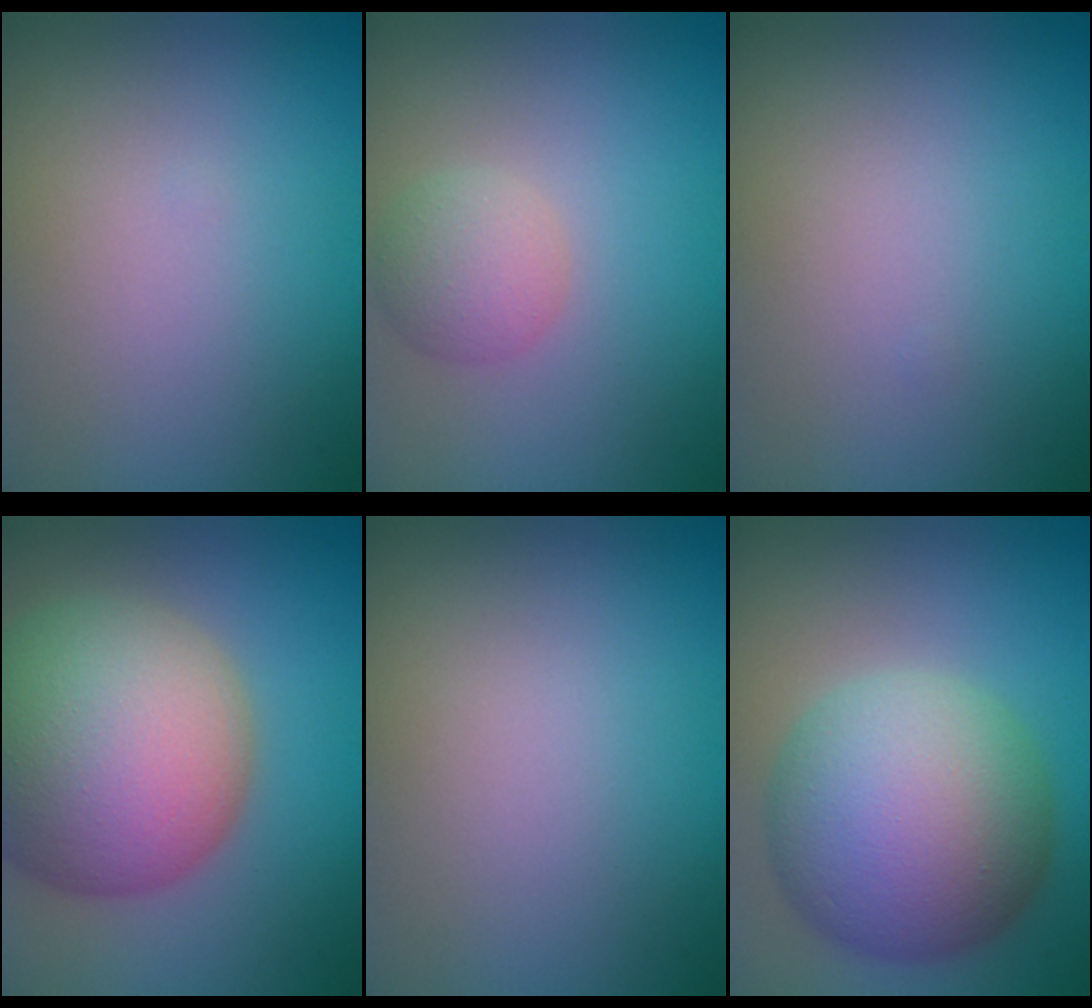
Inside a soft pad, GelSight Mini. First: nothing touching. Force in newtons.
{"total": 2.7, "press": 2.6, "slide": 0.2}
{"total": 0.0}
{"total": 13.3, "press": 13.3, "slide": 0.7}
{"total": 0.0}
{"total": 11.2, "press": 11.2, "slide": 0.3}